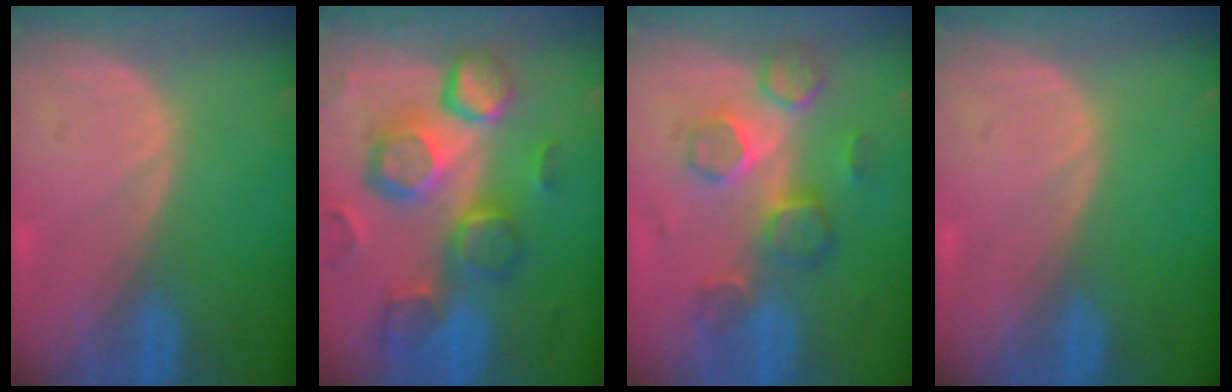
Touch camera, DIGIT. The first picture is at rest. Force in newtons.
{"total": 12.5, "press": 10.9, "slide": 6.1}
{"total": 8.8, "press": 7.6, "slide": 4.5}
{"total": 0.0}